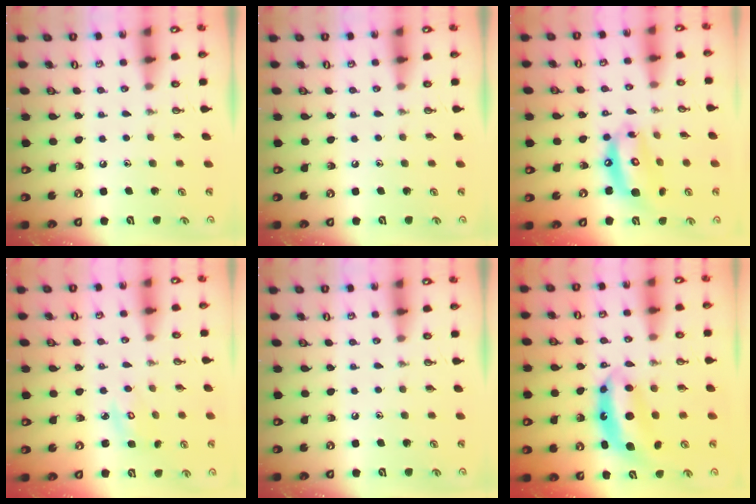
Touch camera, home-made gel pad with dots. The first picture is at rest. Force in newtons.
{"total": 0.0}
{"total": 13.9, "press": 13.8, "slide": 2.0}
{"total": 3.1, "press": 3.1, "slide": 0.2}
{"total": 0.0}
{"total": 7.2, "press": 7.2, "slide": 0.7}